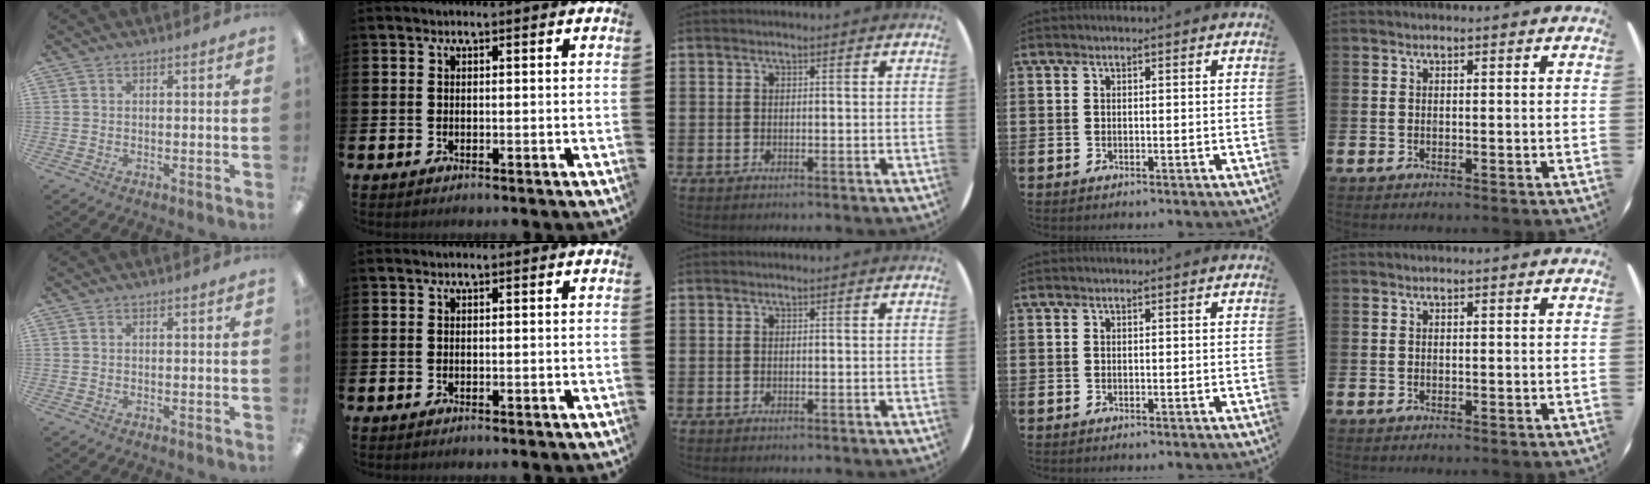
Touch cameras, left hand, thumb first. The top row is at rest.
{}